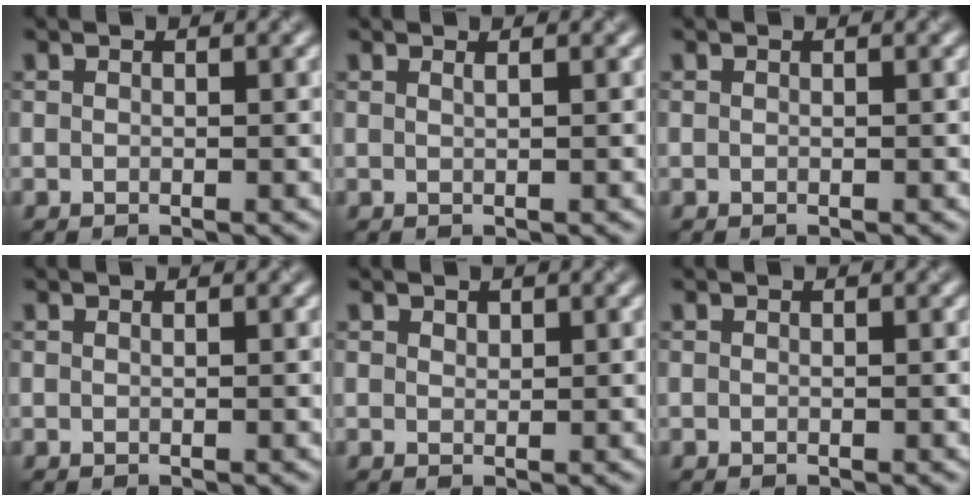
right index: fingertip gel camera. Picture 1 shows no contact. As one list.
[{"total": 0.7, "force": [0.4, 0.3, 0.5], "torque": [-0.002, -0.003, 0.003]}, {"total": 0.0}, {"total": 0.0}, {"total": 0.7, "force": [0.6, 0.3, 0.2], "torque": [-0.002, -0.001, 0.012]}, {"total": 0.0}]